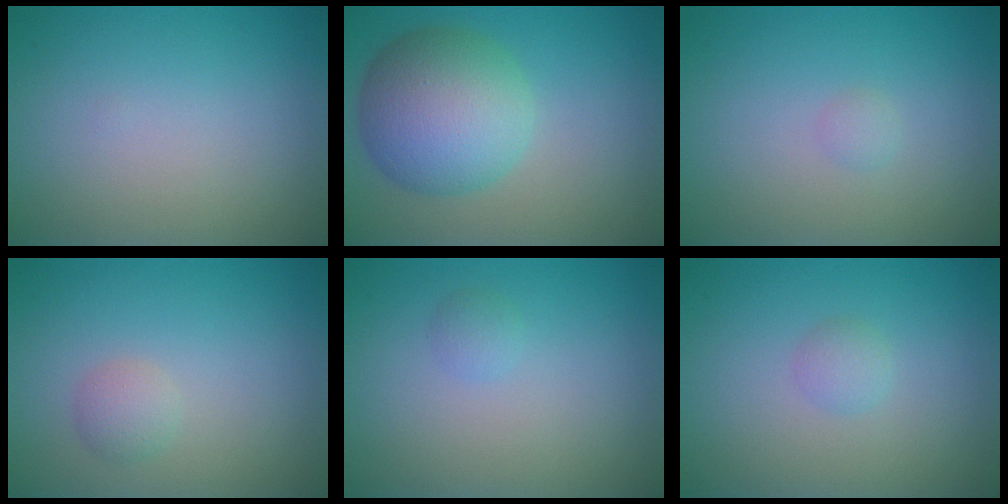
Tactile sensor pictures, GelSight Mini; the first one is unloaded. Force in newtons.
{"total": 8.4, "press": 8.4, "slide": 0.3}
{"total": 0.6, "press": 0.6, "slide": 0.0}
{"total": 1.4, "press": 1.4, "slide": 0.1}
{"total": 0.8, "press": 0.8, "slide": 0.0}
{"total": 1.1, "press": 1.1, "slide": 0.1}